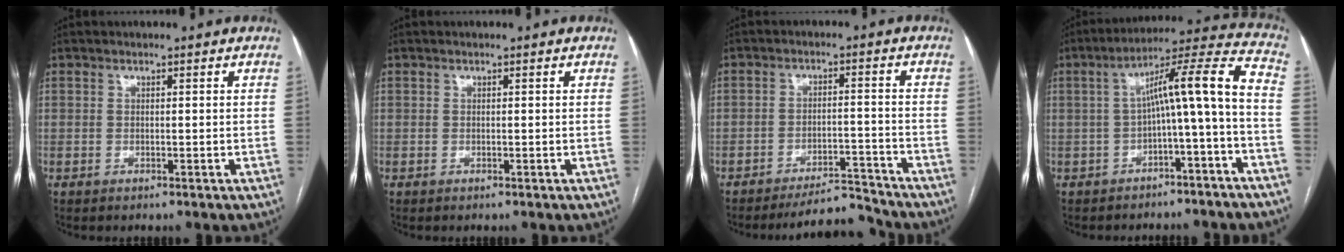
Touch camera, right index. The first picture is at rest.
{"total": 0.0}
{"total": 6.5, "force": [-6.4, 0.6, 0.4], "torque": [0.002, 0.015, -0.102]}
{"total": 11.6, "force": [-2.5, 0.1, 11.3], "torque": [-0.163, 0.045, -0.036]}